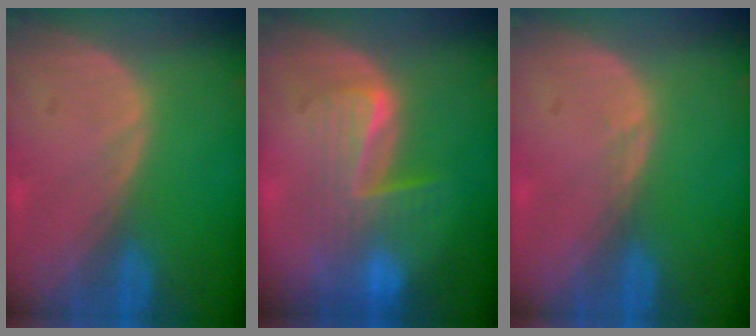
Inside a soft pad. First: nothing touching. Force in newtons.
{"total": 6.5, "press": 6.4, "slide": 1.2}
{"total": 0.8, "press": 0.6, "slide": 0.6}